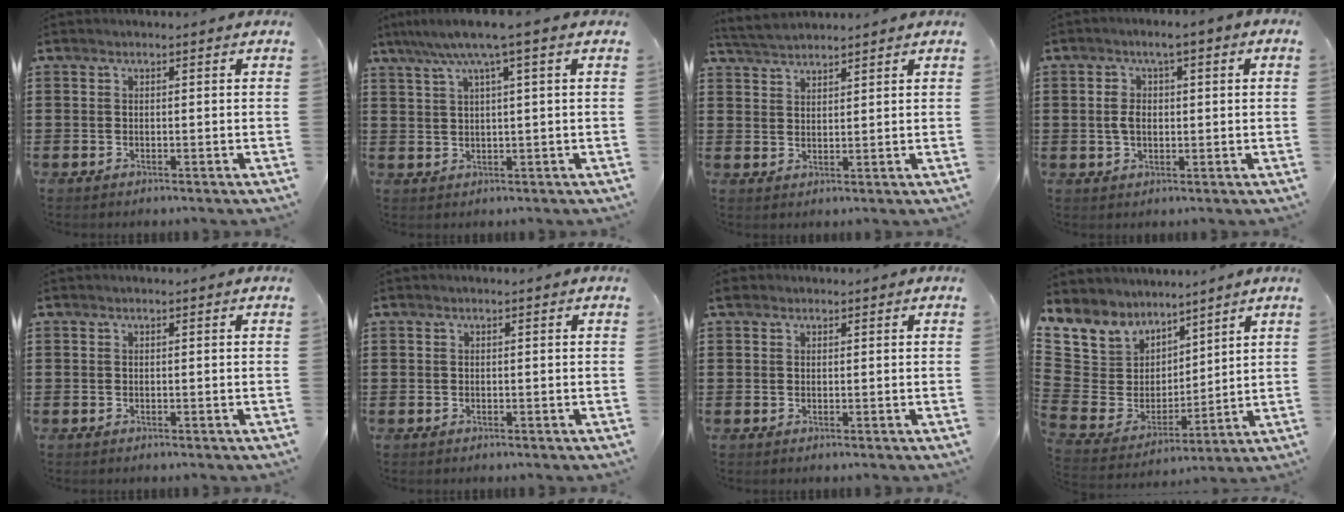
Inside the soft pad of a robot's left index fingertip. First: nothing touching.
{"total": 5.4, "force": [2.8, -0.2, 4.6], "torque": [-0.096, 0.000, 0.044]}
{"total": 3.4, "force": [3.3, 0.4, 0.7], "torque": [-0.025, -0.004, 0.062]}
{"total": 4.1, "force": [0.2, 2.1, 3.6], "torque": [-0.078, 0.008, -0.002]}
{"total": 0.0}
{"total": 0.0}
{"total": 1.5, "force": [1.0, 0.9, 0.5], "torque": [-0.015, 0.006, 0.020]}
{"total": 8.3, "force": [6.0, 5.7, -0.7], "torque": [-0.051, -0.060, 0.120]}